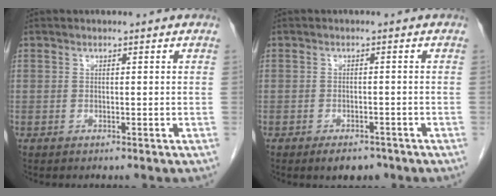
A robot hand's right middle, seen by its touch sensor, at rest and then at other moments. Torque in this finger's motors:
{"motor_torque": [0.04, -0.02, 0.01, 0.00]}